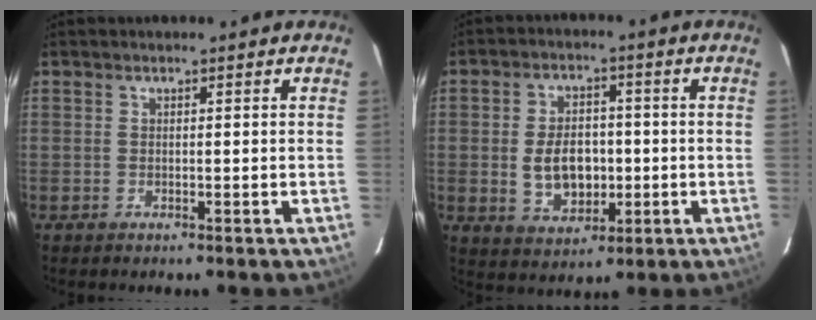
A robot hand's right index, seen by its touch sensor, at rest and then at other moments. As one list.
[{"total": 9.1, "force": [-1.1, 6.1, 6.6], "torque": [-0.133, 0.006, -0.006]}]